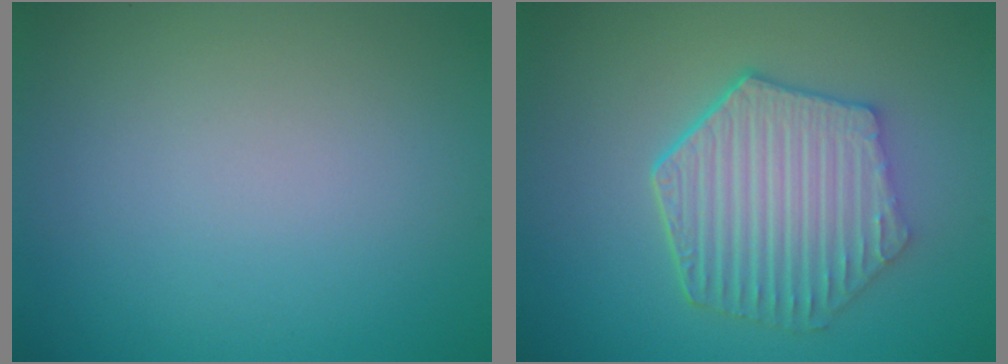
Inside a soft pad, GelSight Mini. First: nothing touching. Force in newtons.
{"total": 6.5, "press": 4.9, "slide": 4.3}